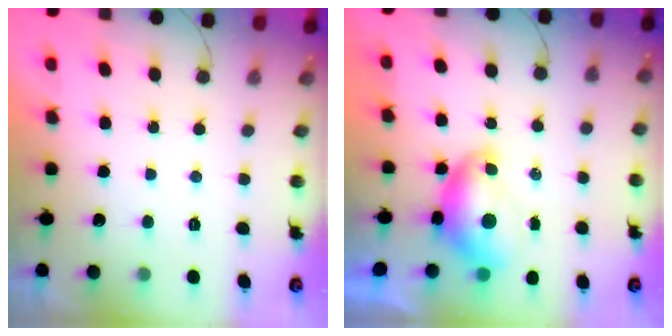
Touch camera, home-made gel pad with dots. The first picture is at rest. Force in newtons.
{"total": 8.1, "press": 8.1, "slide": 0.8}